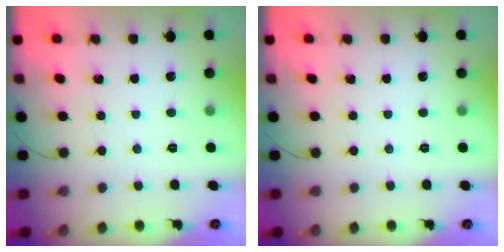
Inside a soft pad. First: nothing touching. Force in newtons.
{"total": 0.0}